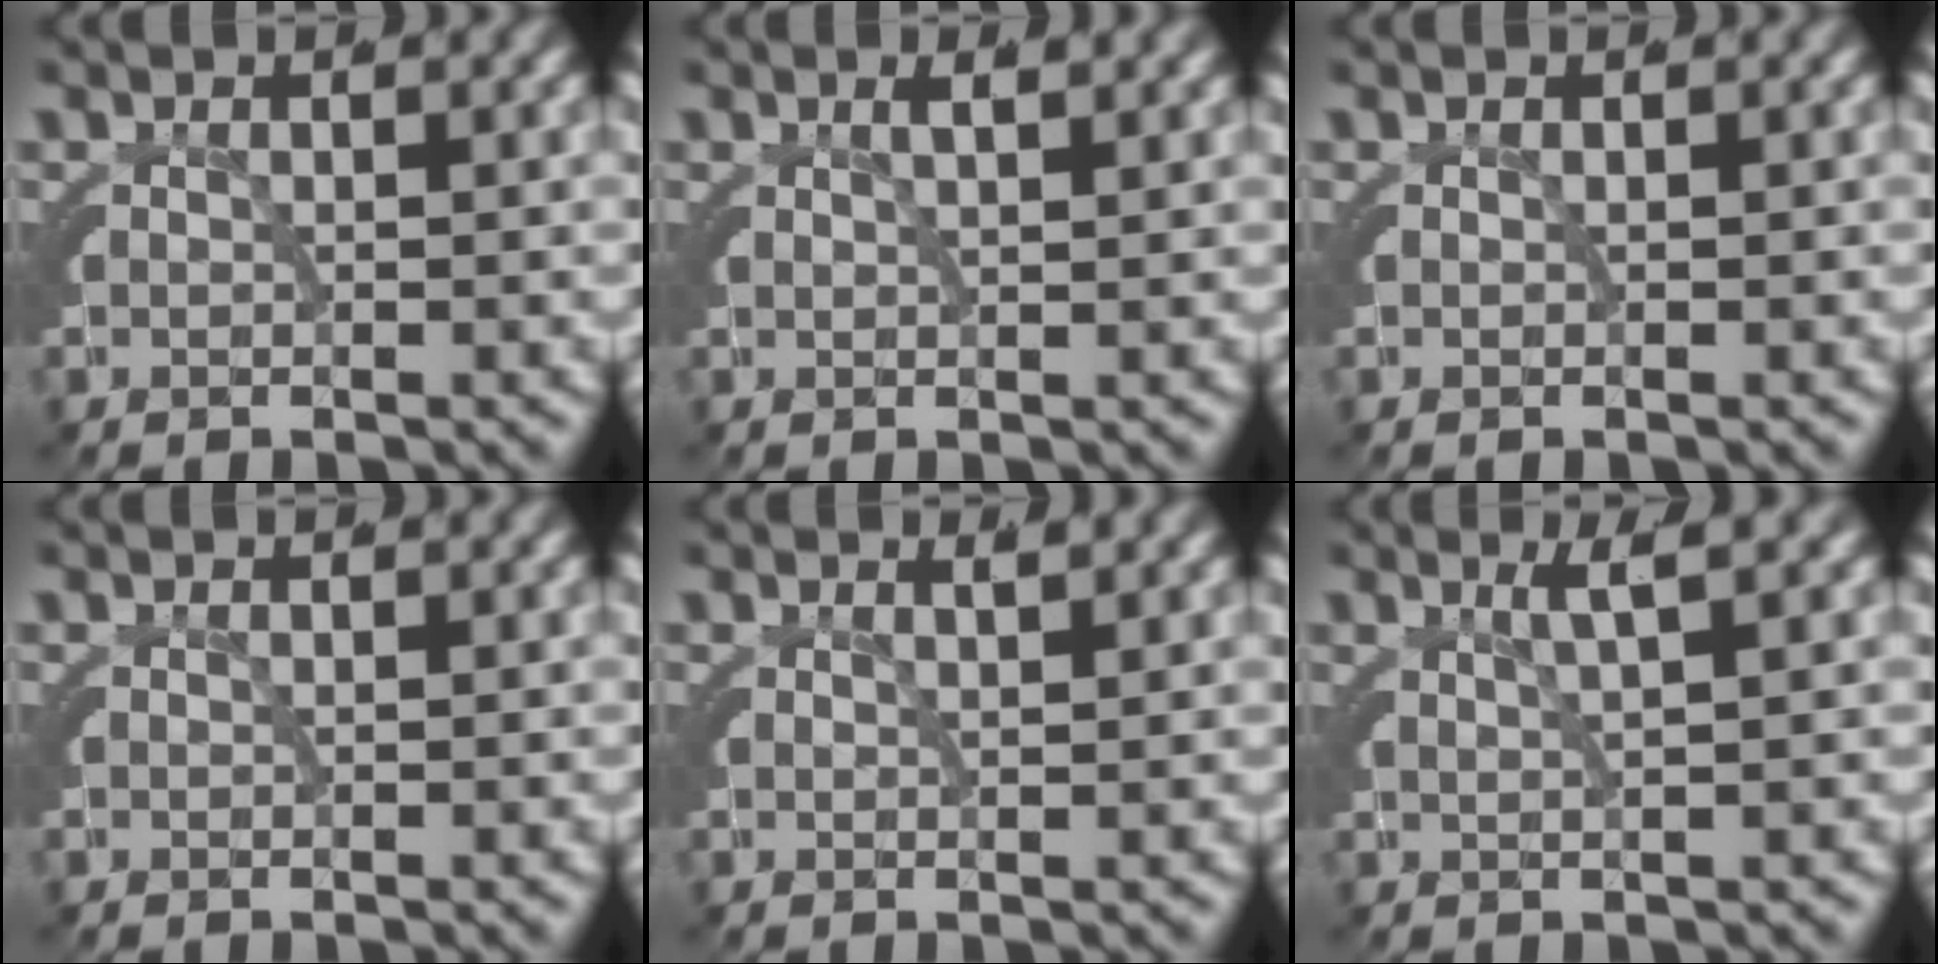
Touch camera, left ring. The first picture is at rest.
{"total": 1.0, "force": [0.7, -0.4, 0.6], "torque": [-0.012, 0.002, 0.013]}
{"total": 0.0}
{"total": 0.0}
{"total": 0.8, "force": [0.7, -0.4, 0.2], "torque": [-0.008, -0.005, 0.017]}
{"total": 2.1, "force": [1.3, -1.2, 1.1], "torque": [-0.016, 0.006, 0.024]}